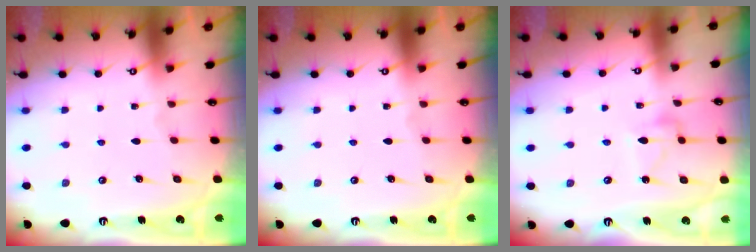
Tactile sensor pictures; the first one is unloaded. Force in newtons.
{"total": 0.0}
{"total": 6.7, "press": 6.7, "slide": 0.2}